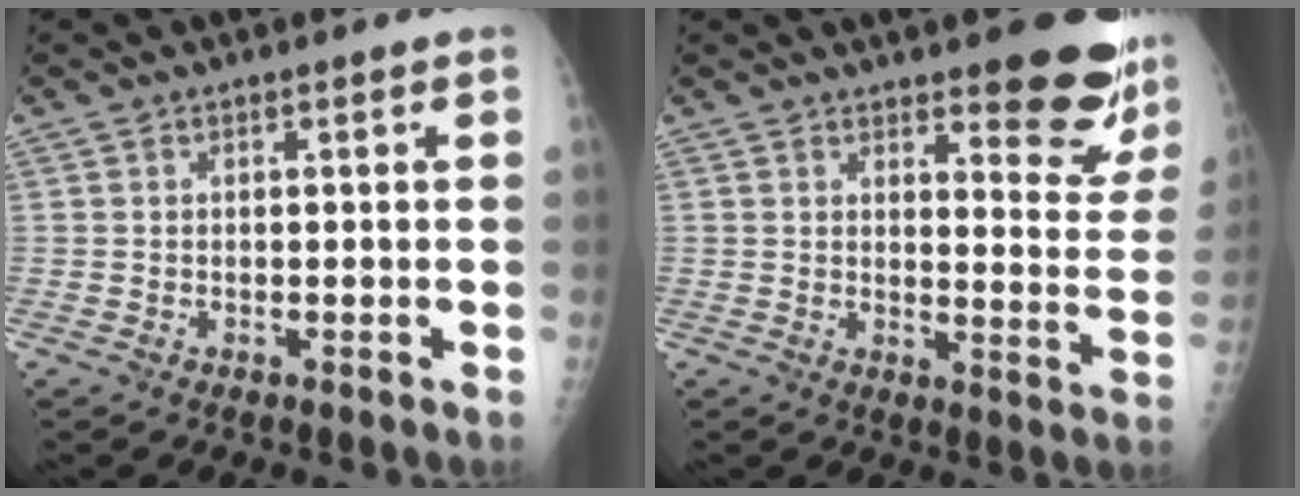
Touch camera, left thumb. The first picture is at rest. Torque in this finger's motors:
{"motor_torque": [1.56, 0.67, 0.69, -0.79, 0.22]}